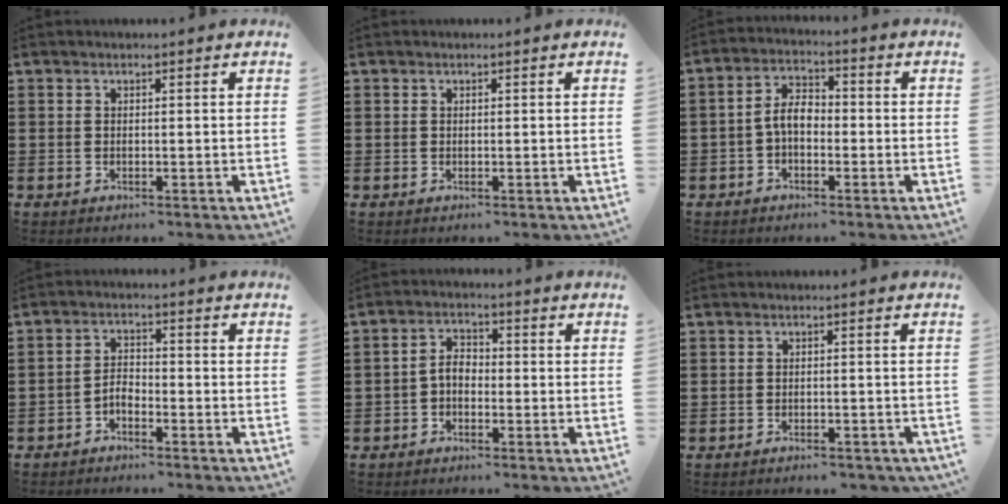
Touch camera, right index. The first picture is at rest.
{"total": 0.0}
{"total": 4.9, "force": [-1.1, 2.7, 3.9], "torque": [-0.087, 0.006, -0.026]}
{"total": 2.4, "force": [-1.9, 1.1, 1.0], "torque": [-0.030, 0.006, -0.042]}
{"total": 3.3, "force": [-1.2, 2.0, 2.3], "torque": [-0.059, 0.003, -0.029]}
{"total": 1.4, "force": [-1.4, 0.1, 0.3], "torque": [-0.010, 0.000, -0.029]}